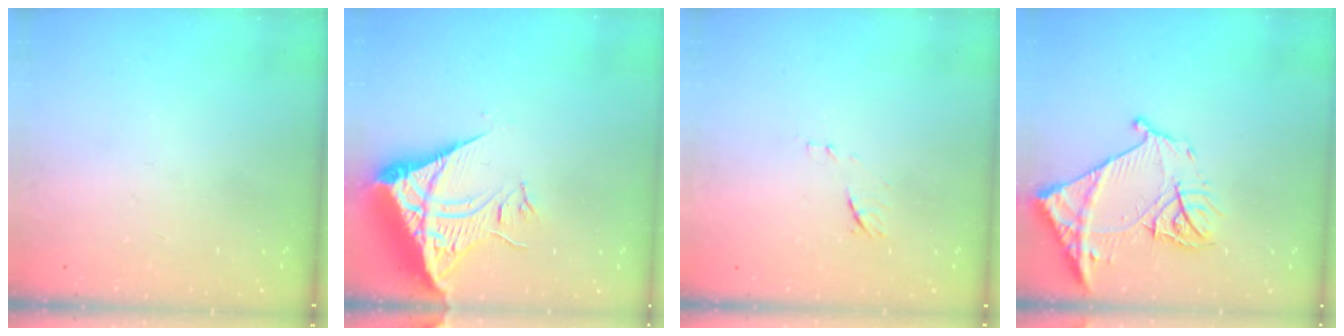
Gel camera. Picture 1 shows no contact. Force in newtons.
{"total": 10.3, "press": 10.3, "slide": 1.2}
{"total": 7.1, "press": 7.1, "slide": 0.7}
{"total": 15.0, "press": 14.9, "slide": 1.6}